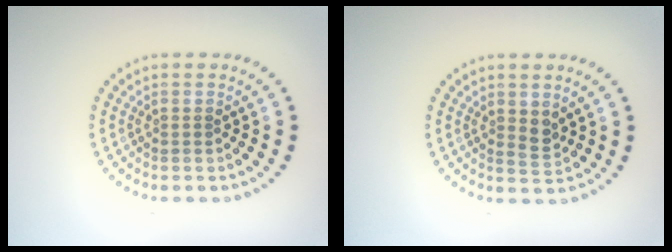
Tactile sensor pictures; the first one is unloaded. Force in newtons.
{"total": 1.3, "press": 1.1, "slide": 0.6}